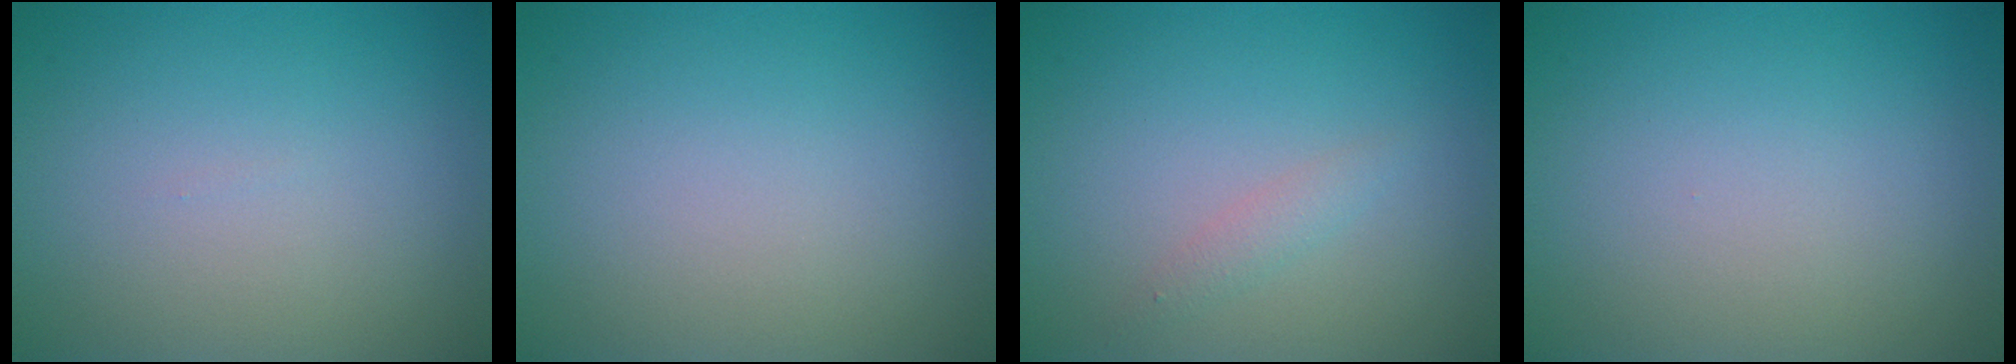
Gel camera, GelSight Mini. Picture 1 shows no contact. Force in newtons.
{"total": 0.0}
{"total": 1.1, "press": 1.1, "slide": 0.1}
{"total": 0.0}